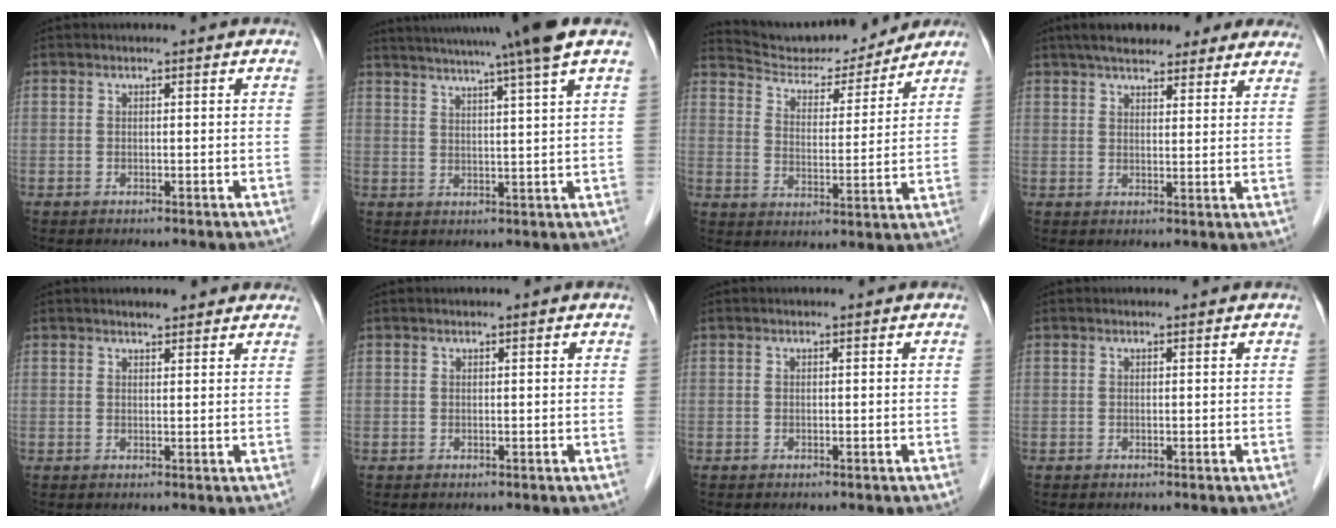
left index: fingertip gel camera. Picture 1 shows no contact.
{"total": 14.1, "force": [11.5, -2.3, 7.9], "torque": [-0.133, -0.006, 0.155]}
{"total": 14.2, "force": [13.6, 2.6, 3.2], "torque": [-0.050, 0.001, 0.208]}
{"total": 15.1, "force": [12.4, 4.2, 7.5], "torque": [-0.095, 0.036, 0.160]}
{"total": 3.7, "force": [3.3, 1.0, 1.5], "torque": [-0.017, 0.017, 0.040]}
{"total": 0.0}
{"total": 0.0}
{"total": 0.0}